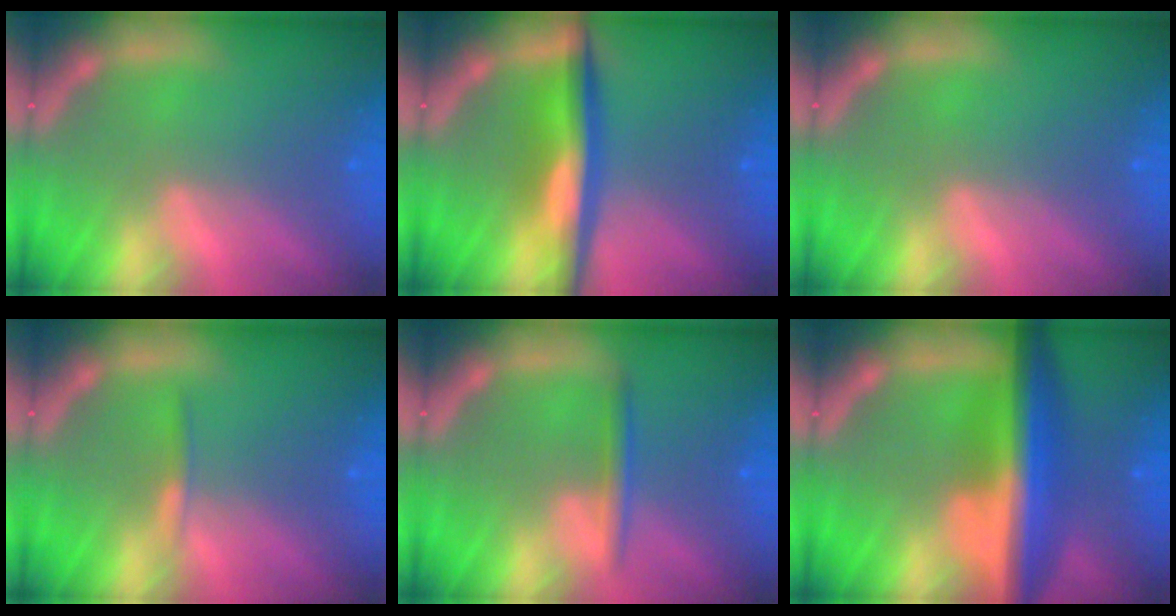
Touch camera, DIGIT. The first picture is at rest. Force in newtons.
{"total": 6.0}
{"total": 0.0}
{"total": 0.9}
{"total": 1.9}
{"total": 9.5}